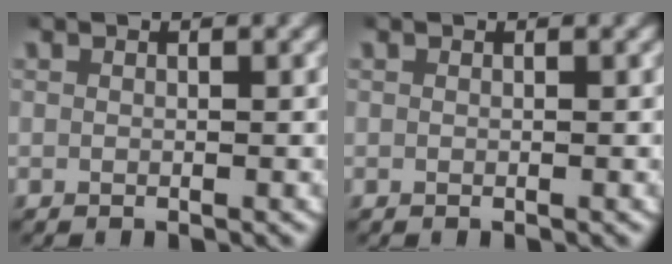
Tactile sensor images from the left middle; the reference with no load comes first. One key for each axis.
{"total": 0.0}